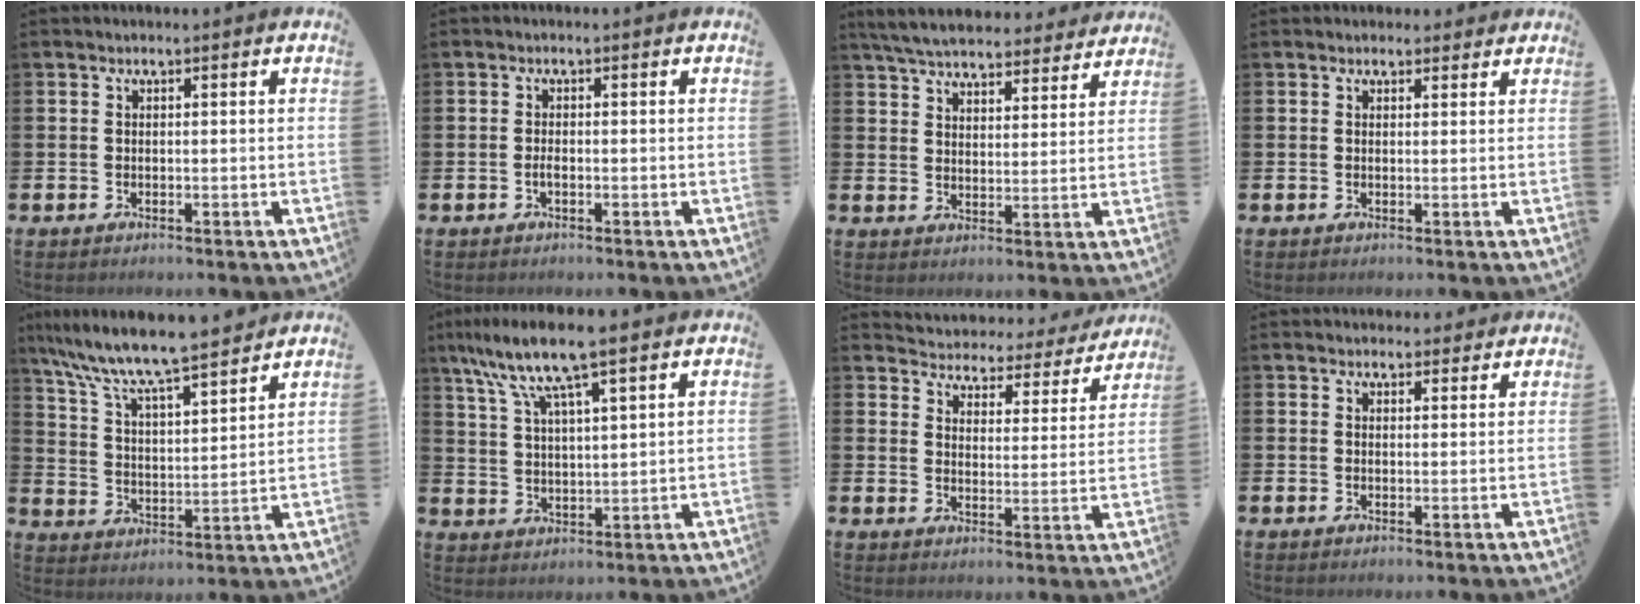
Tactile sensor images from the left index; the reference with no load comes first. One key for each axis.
{"total": 0.9, "fx": -0.4, "fy": 0.3, "fz": 0.8, "tx": -0.018, "ty": -0.002, "tz": -0.007}
{"total": 6.3, "fx": 6.1, "fy": 1.2, "fz": 1.1, "tx": -0.042, "ty": -0.038, "tz": 0.109}
{"total": 1.4, "fx": 1.2, "fy": 0.7, "fz": 0.1, "tx": 0.007, "ty": 0.002, "tz": 0.021}
{"total": 9.4, "fx": 8.7, "fy": 0.6, "fz": 3.5, "tx": -0.105, "ty": -0.060, "tz": 0.148}
{"total": 8.8, "fx": 7.1, "fy": 0.8, "fz": 5.2, "tx": -0.125, "ty": -0.022, "tz": 0.126}
{"total": 4.1, "fx": 3.9, "fy": 1.2, "fz": 0.1, "tx": -0.020, "ty": -0.041, "tz": 0.059}
{"total": 2.3, "fx": 2.2, "fy": 0.6, "fz": -0.1, "tx": 0.008, "ty": -0.010, "tz": 0.038}